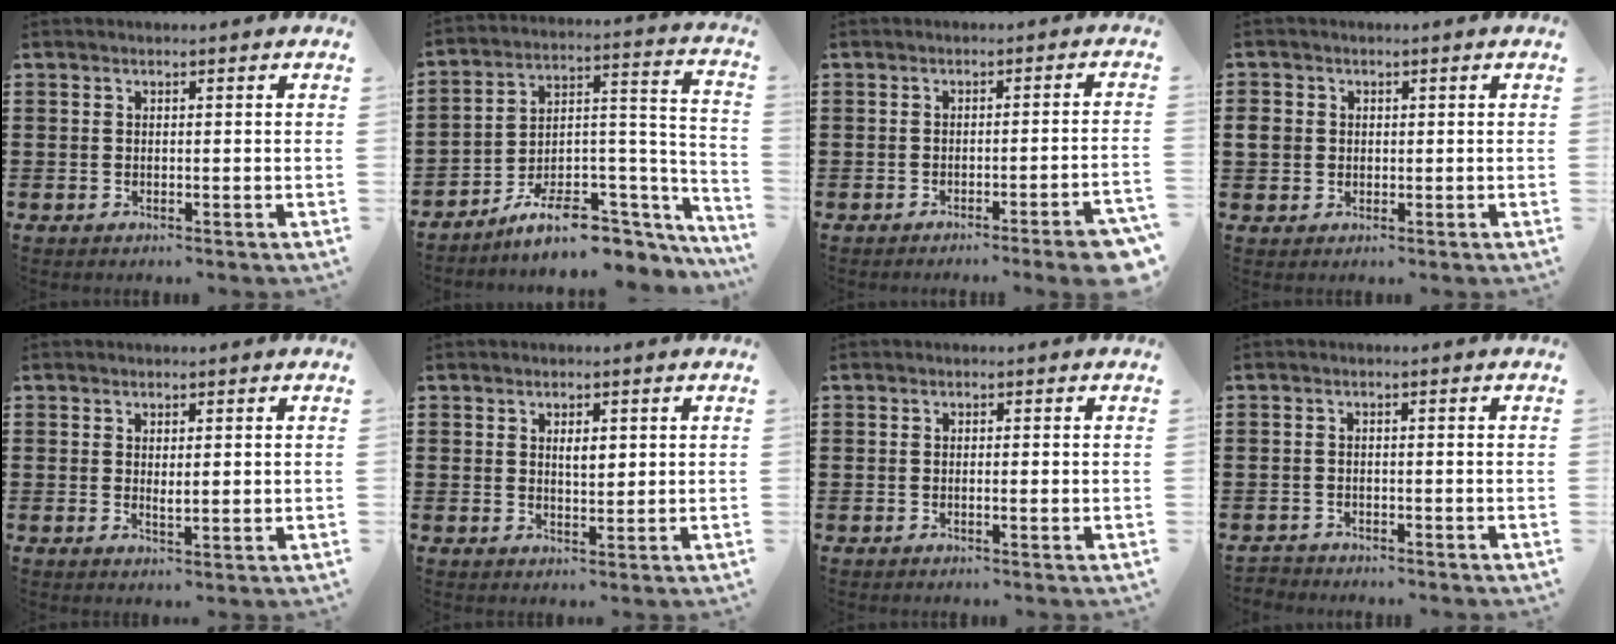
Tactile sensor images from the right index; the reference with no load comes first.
{"total": 8.0, "force": [-6.0, 3.8, 3.8], "torque": [-0.070, 0.007, -0.106]}
{"total": 3.5, "force": [-2.6, -0.4, 2.3], "torque": [-0.036, -0.010, -0.047]}
{"total": 2.4, "force": [0.2, 2.2, 0.8], "torque": [-0.031, 0.006, -0.002]}
{"total": 1.5, "force": [0.3, 0.3, 1.5], "torque": [-0.028, 0.001, 0.006]}
{"total": 2.2, "force": [0.7, 0.9, 1.9], "torque": [-0.031, 0.003, 0.009]}
{"total": 0.9, "force": [-0.2, 0.0, 0.9], "torque": [-0.015, -0.003, -0.004]}
{"total": 1.3, "force": [-1.3, 0.3, -0.1], "torque": [-0.002, 0.003, -0.030]}